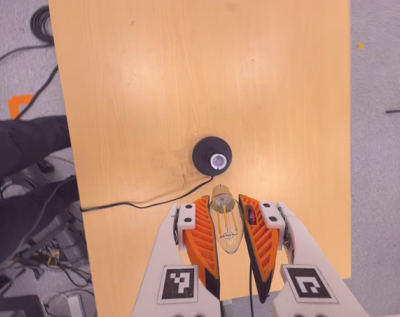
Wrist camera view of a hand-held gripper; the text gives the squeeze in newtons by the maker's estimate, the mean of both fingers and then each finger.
{"total": 21.0, "left": 23.3, "right": 18.8}